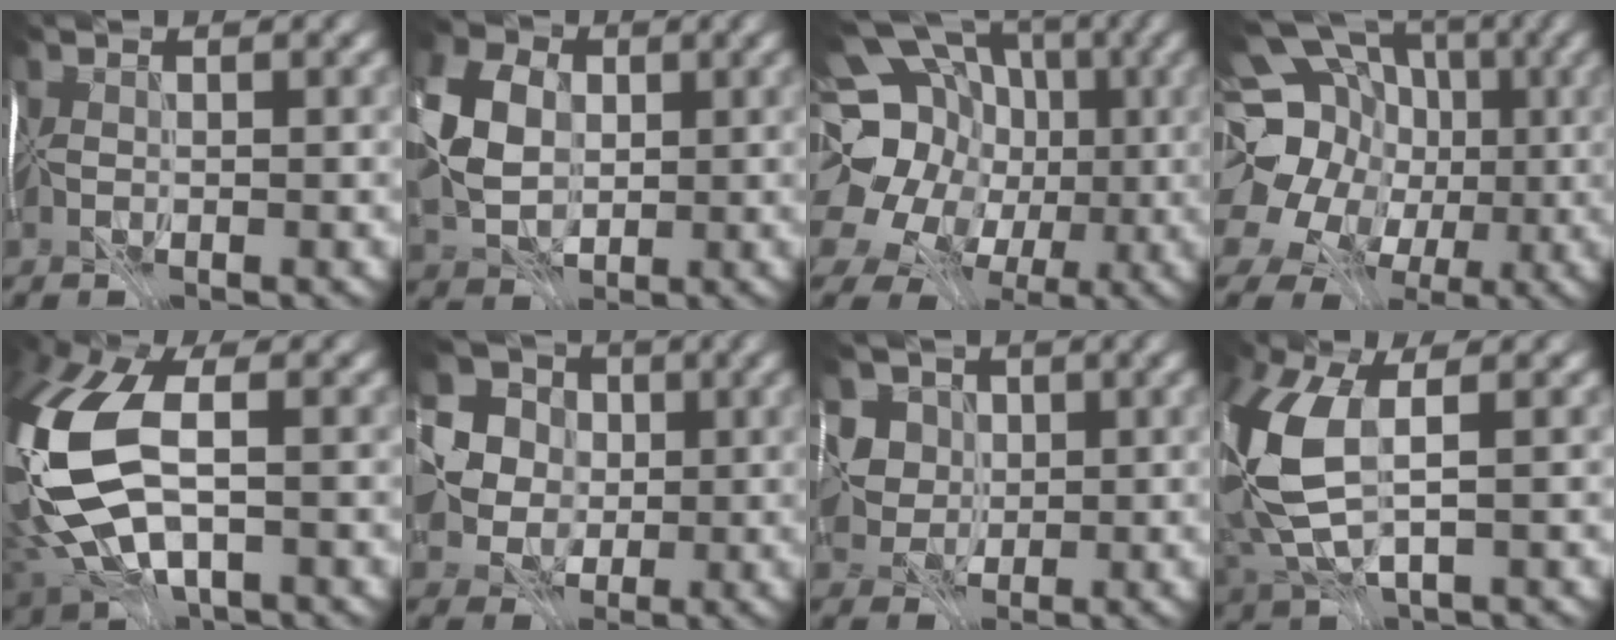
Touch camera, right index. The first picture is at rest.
{"total": 6.6, "force": [0.9, 4.9, 4.2], "torque": [-0.107, 0.012, 0.015]}
{"total": 17.4, "force": [1.9, 14.6, 9.3], "torque": [-0.176, 0.027, 0.031]}
{"total": 15.7, "force": [2.5, 13.0, 8.3], "torque": [-0.167, 0.031, 0.043]}
{"total": 12.0, "force": [0.5, 7.0, 9.7], "torque": [-0.255, -0.019, 0.021]}
{"total": 7.4, "force": [1.1, 6.9, 2.6], "torque": [-0.061, 0.014, -0.005]}
{"total": 2.9, "force": [1.4, 2.6, 0.3], "torque": [0.003, 0.003, 0.023]}
{"total": 7.7, "force": [1.5, 3.7, 6.5], "torque": [-0.196, -0.005, 0.040]}